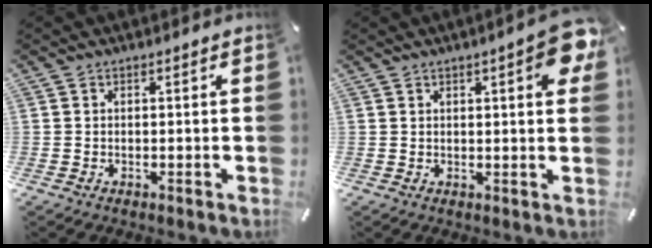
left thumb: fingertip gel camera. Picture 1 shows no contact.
{"total": 7.2, "force": [3.0, 1.9, 6.2], "torque": [-0.080, -0.010, 0.044]}